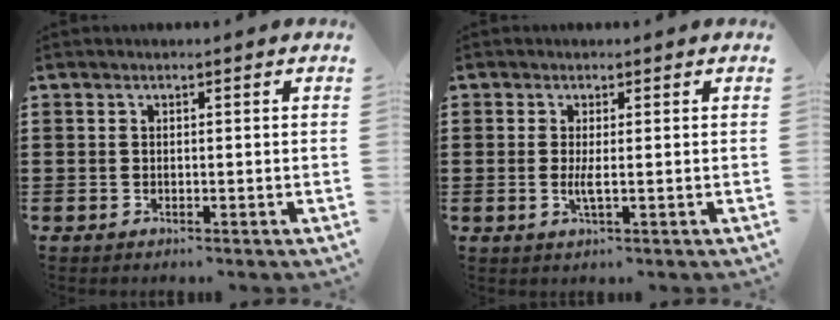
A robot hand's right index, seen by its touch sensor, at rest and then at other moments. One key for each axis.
{"total": 1.8, "fx": -0.2, "fy": 0.1, "fz": 1.8, "tx": -0.034, "ty": -0.005, "tz": -0.003}